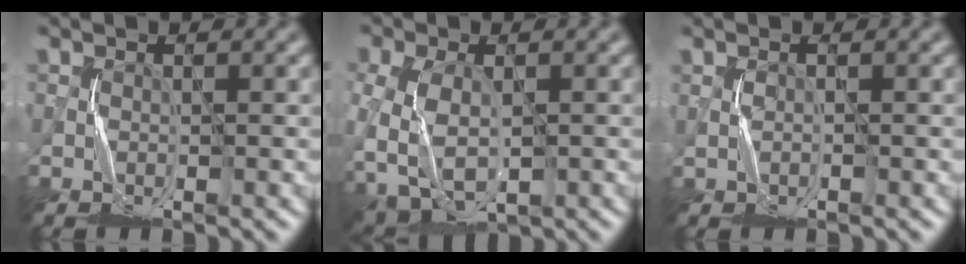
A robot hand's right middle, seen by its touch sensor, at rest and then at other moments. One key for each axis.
{"total": 6.0, "fx": -1.8, "fy": 4.0, "fz": 4.1, "tx": -0.114, "ty": -0.024, "tz": -0.028}
{"total": 0.8, "fx": -0.3, "fy": -0.2, "fz": -0.7, "tx": 0.011, "ty": 0.004, "tz": -0.004}